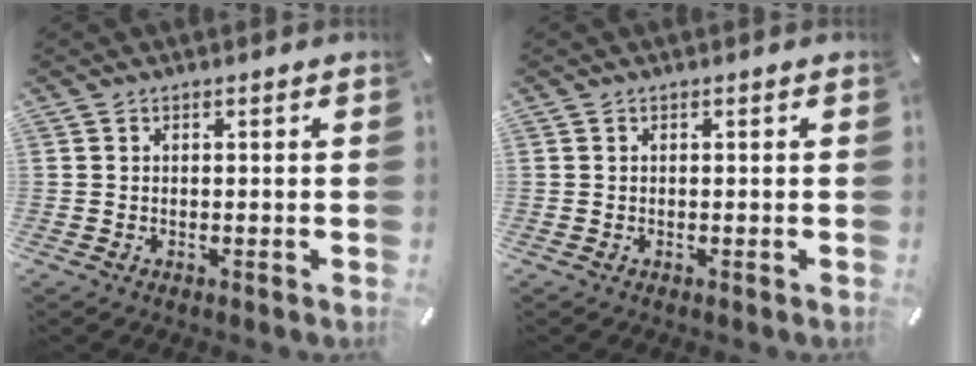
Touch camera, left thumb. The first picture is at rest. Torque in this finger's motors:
{"motor_torque": [0.00, 0.00, -0.03, 0.03, 0.00]}